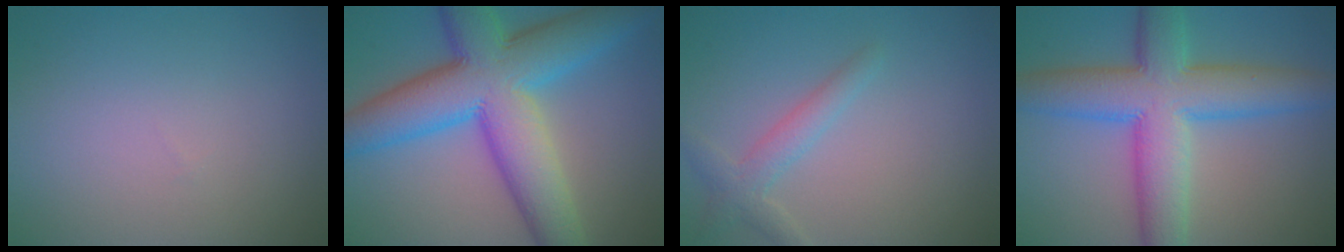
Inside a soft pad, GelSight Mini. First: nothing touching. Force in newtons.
{"total": 12.7, "press": 12.7, "slide": 0.2}
{"total": 2.3, "press": 2.3, "slide": 0.0}
{"total": 9.8, "press": 9.8, "slide": 0.1}